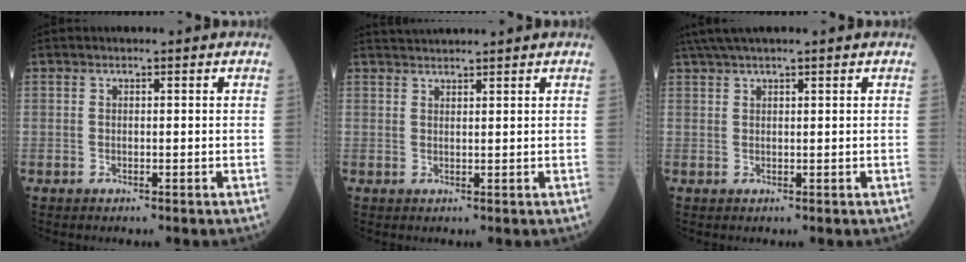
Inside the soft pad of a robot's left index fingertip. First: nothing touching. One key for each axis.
{"total": 3.7, "fx": 3.5, "fy": -0.5, "fz": 0.9, "tx": -0.012, "ty": 0.029, "tz": 0.062}
{"total": 5.6, "fx": 4.6, "fy": -0.4, "fz": 3.1, "tx": -0.055, "ty": 0.039, "tz": 0.084}